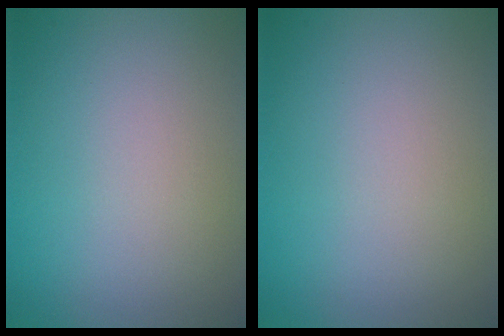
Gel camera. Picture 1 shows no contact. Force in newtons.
{"total": 0.0}